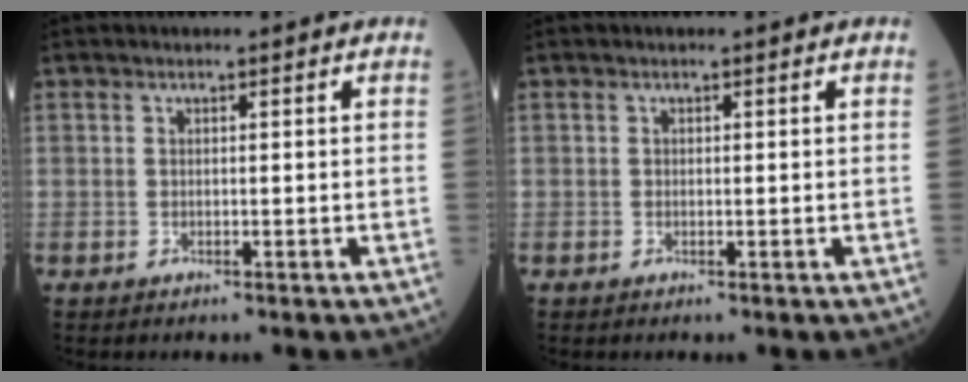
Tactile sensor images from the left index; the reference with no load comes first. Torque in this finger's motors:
{"motor_torque": [-0.30, 0.02, -0.05, -0.01]}